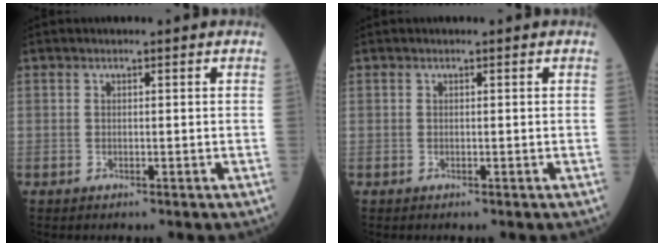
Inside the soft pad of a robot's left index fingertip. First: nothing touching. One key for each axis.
{"total": 0.0}